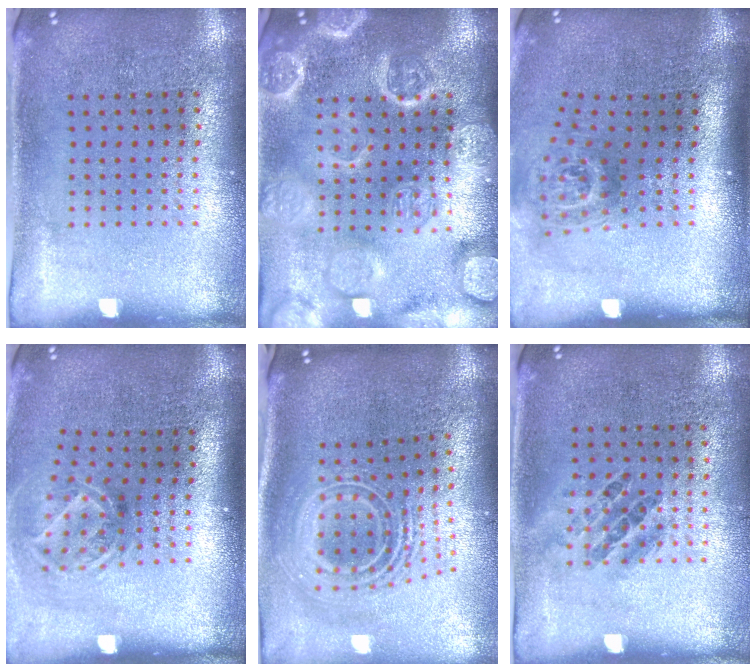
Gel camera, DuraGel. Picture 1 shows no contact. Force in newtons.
{"total": 4.2, "press": 4.1, "slide": 0.6}
{"total": 1.8, "press": 1.2, "slide": 1.4}
{"total": 1.9, "press": 1.3, "slide": 1.4}
{"total": 2.7, "press": 1.8, "slide": 2.0}
{"total": 0.9, "press": 0.8, "slide": 0.5}